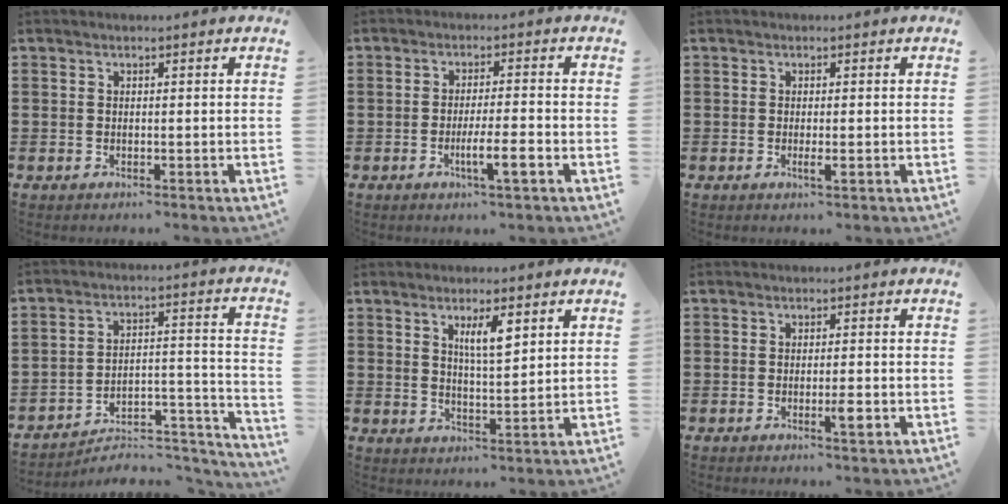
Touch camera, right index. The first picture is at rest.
{"total": 5.2, "force": [-2.2, 0.5, 4.8], "torque": [-0.077, -0.007, -0.036]}
{"total": 1.6, "force": [-0.4, 0.1, 1.5], "torque": [-0.027, -0.005, -0.007]}
{"total": 5.4, "force": [-4.9, 1.8, 1.4], "torque": [-0.022, 0.005, -0.098]}
{"total": 4.5, "force": [2.2, 1.1, 3.7], "torque": [-0.071, 0.003, 0.034]}
{"total": 2.8, "force": [-1.1, 0.5, 2.5], "torque": [-0.050, -0.004, -0.020]}